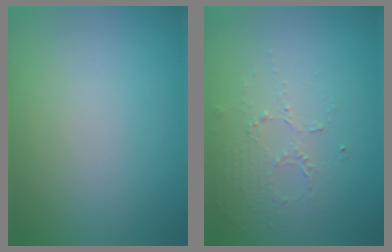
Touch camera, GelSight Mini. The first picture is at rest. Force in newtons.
{"total": 1.6, "press": 1.0, "slide": 1.3}